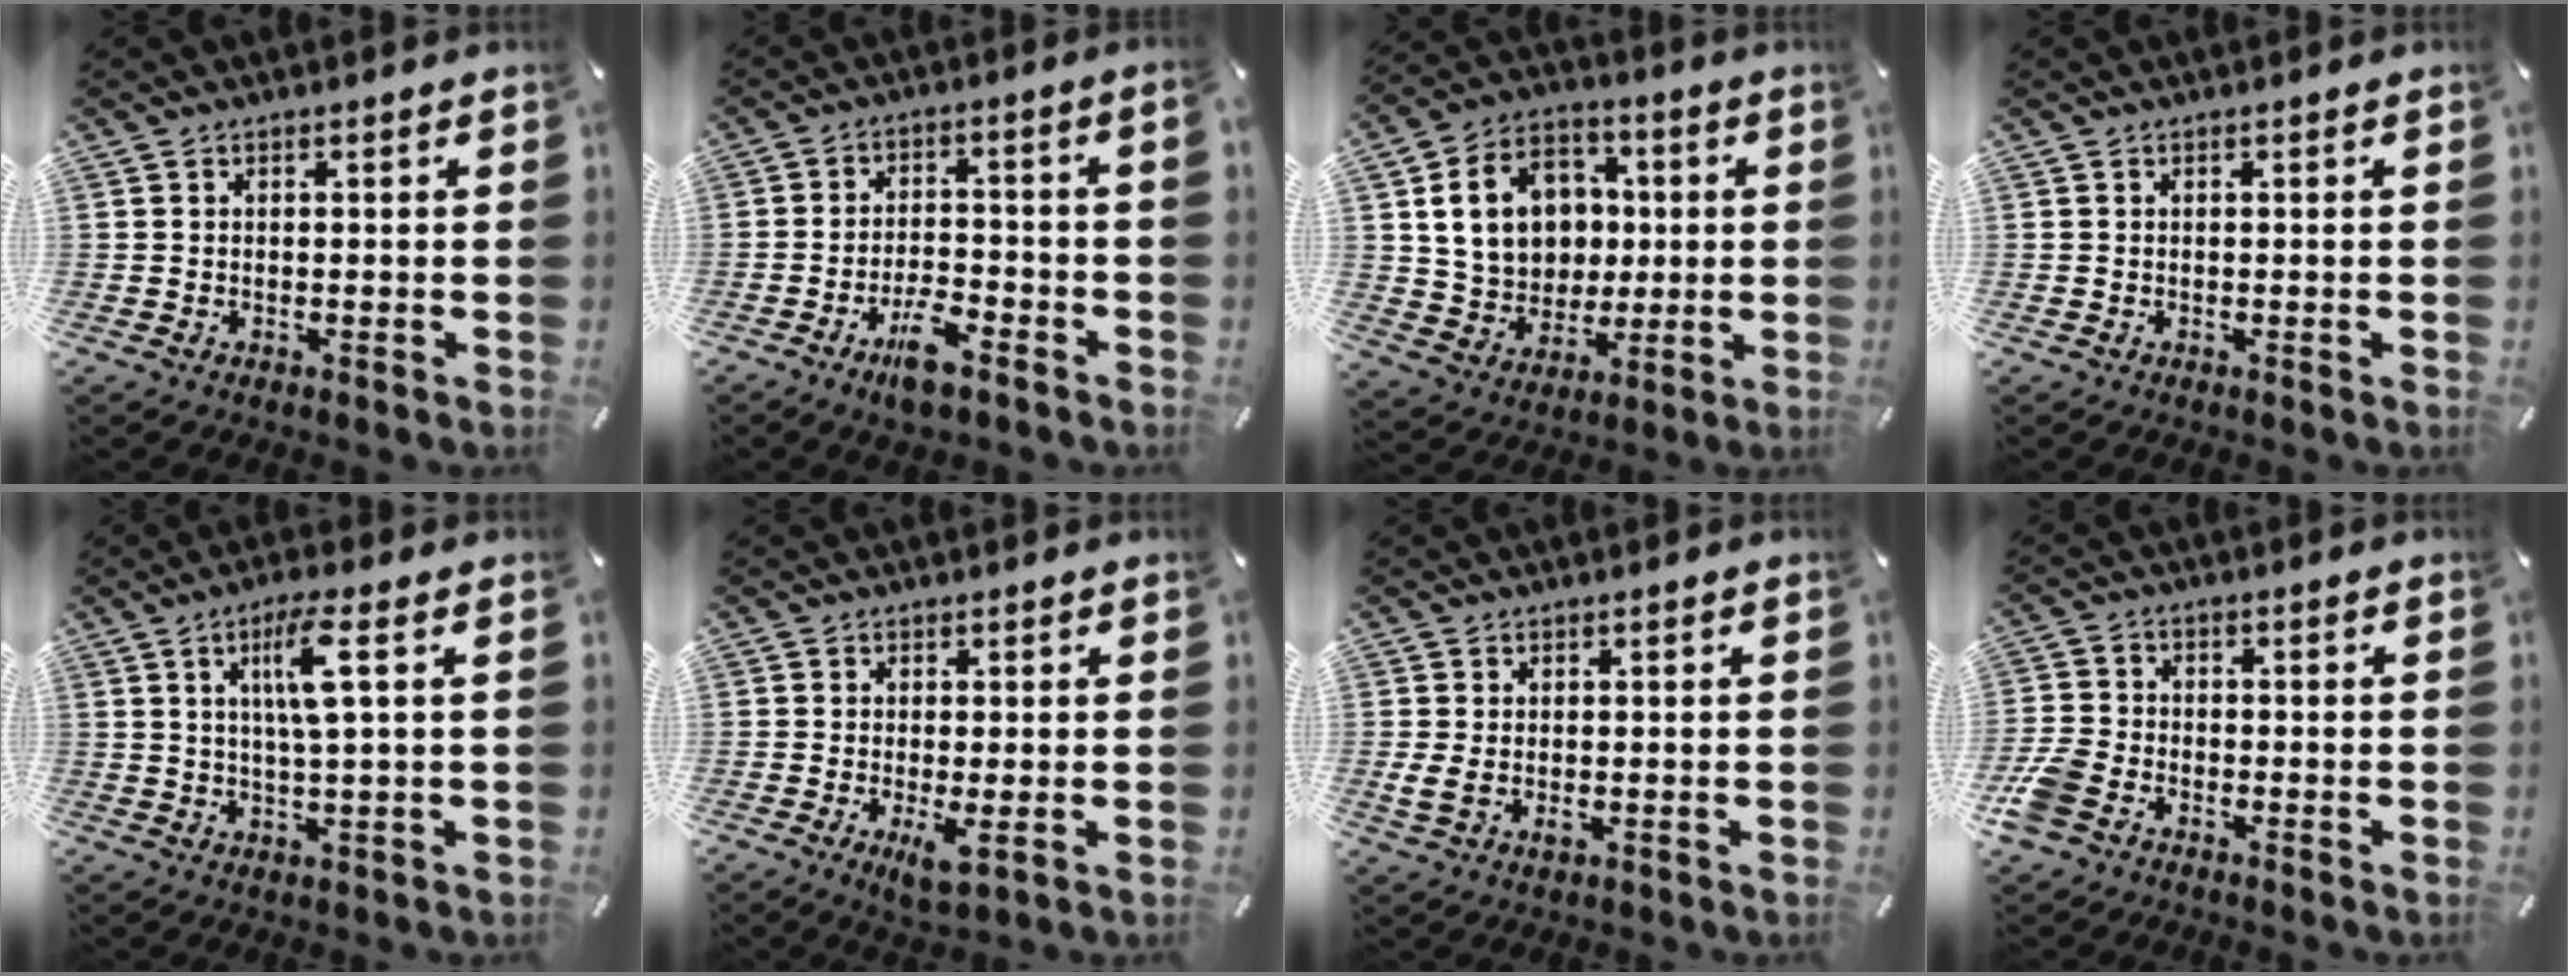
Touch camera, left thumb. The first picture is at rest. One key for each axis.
{"total": 7.9, "fx": -4.8, "fy": 2.1, "fz": 5.9, "tx": -0.107, "ty": 0.016, "tz": -0.084}
{"total": 15.5, "fx": 2.3, "fy": 13.4, "fz": 7.4, "tx": -0.130, "ty": 0.013, "tz": 0.050}
{"total": 0.0}
{"total": 8.3, "fx": 2.4, "fy": 0.8, "fz": 7.9, "tx": -0.149, "ty": 0.000, "tz": 0.033}
{"total": 4.6, "fx": -0.8, "fy": 1.3, "fz": 4.4, "tx": -0.075, "ty": -0.017, "tz": -0.012}
{"total": 3.5, "fx": -0.3, "fy": 2.0, "fz": 2.8, "tx": -0.062, "ty": -0.009, "tz": -0.011}
{"total": 5.8, "fx": -3.3, "fy": 3.9, "fz": 2.9, "tx": -0.075, "ty": 0.011, "tz": -0.064}